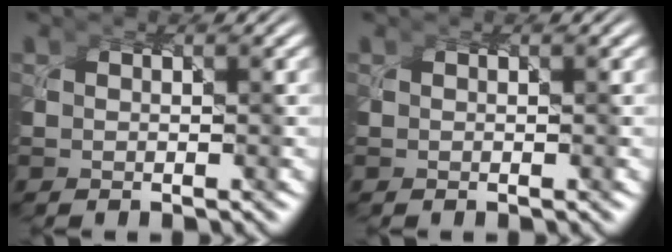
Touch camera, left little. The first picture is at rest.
{"total": 0.0}